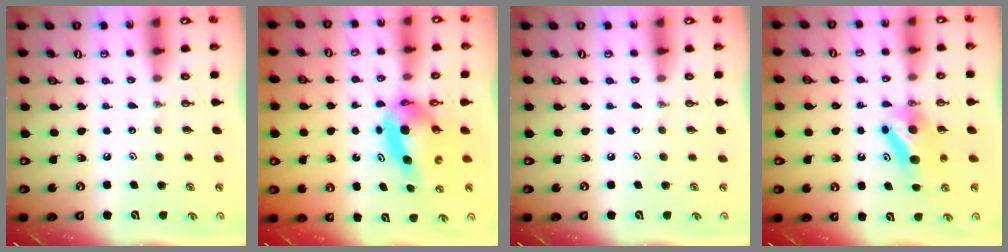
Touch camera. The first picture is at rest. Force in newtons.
{"total": 6.0, "press": 5.9, "slide": 0.4}
{"total": 0.0}
{"total": 7.2, "press": 7.0, "slide": 1.6}